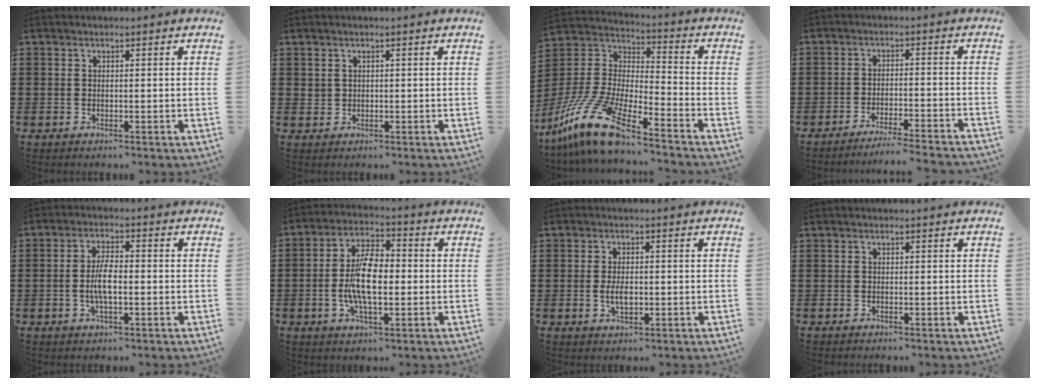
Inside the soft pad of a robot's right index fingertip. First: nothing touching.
{"total": 1.3, "force": [0.8, 1.0, 0.2], "torque": [-0.006, 0.006, 0.016]}
{"total": 13.0, "force": [-10.4, 1.9, 7.6], "torque": [-0.187, 0.008, -0.214]}
{"total": 3.6, "force": [-3.4, -0.5, 0.9], "torque": [-0.018, -0.005, -0.070]}
{"total": 5.0, "force": [-0.6, 1.8, 4.6], "torque": [-0.103, -0.001, -0.018]}
{"total": 8.9, "force": [-0.9, 4.0, 8.0], "torque": [-0.173, 0.001, -0.024]}
{"total": 3.2, "force": [-0.3, 1.5, 2.8], "torque": [-0.054, 0.002, -0.005]}
{"total": 0.0}